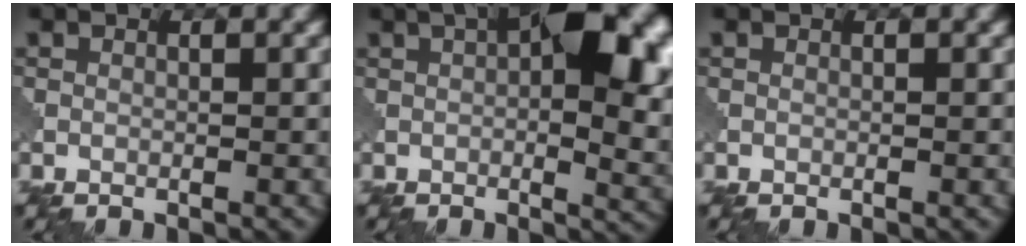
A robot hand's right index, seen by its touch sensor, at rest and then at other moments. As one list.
[{"total": 12.0, "force": [2.5, 5.6, 10.3], "torque": [-0.116, 0.001, 0.043]}, {"total": 0.0}]